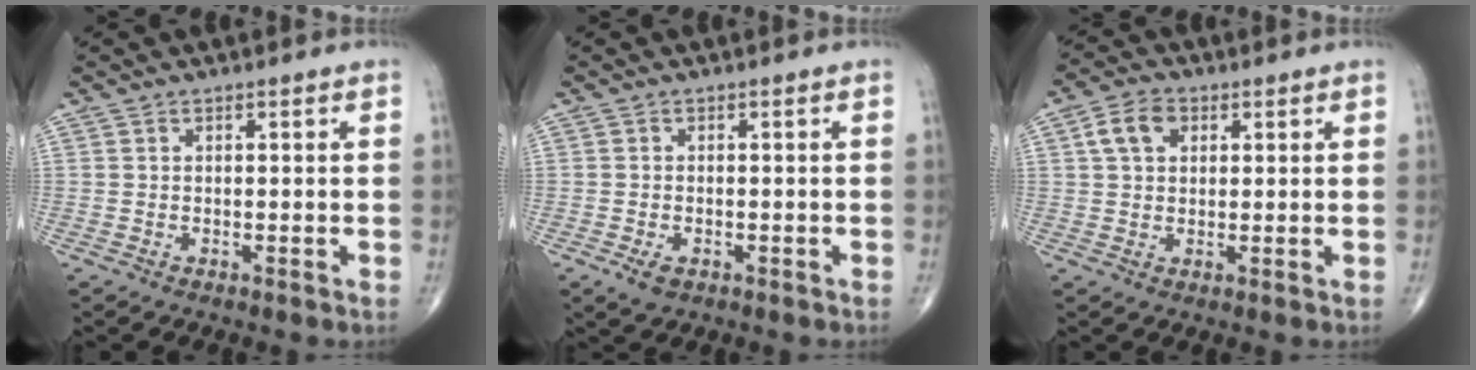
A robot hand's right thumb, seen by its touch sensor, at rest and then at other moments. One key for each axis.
{"total": 4.3, "fx": -1.7, "fy": 2.7, "fz": 2.9, "tx": -0.049, "ty": -0.001, "tz": -0.020}
{"total": 5.9, "fx": 1.9, "fy": 4.2, "fz": 3.7, "tx": -0.058, "ty": 0.008, "tz": 0.030}